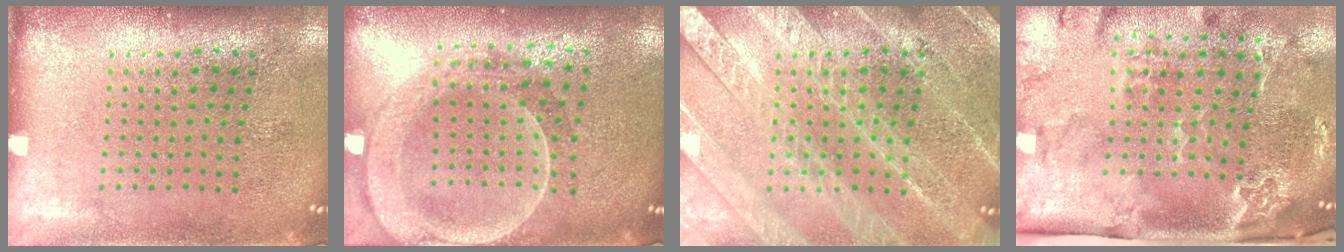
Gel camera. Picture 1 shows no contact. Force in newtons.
{"total": 2.3, "press": 2.1, "slide": 1.0}
{"total": 3.3, "press": 3.2, "slide": 0.5}
{"total": 3.4, "press": 2.5, "slide": 2.4}